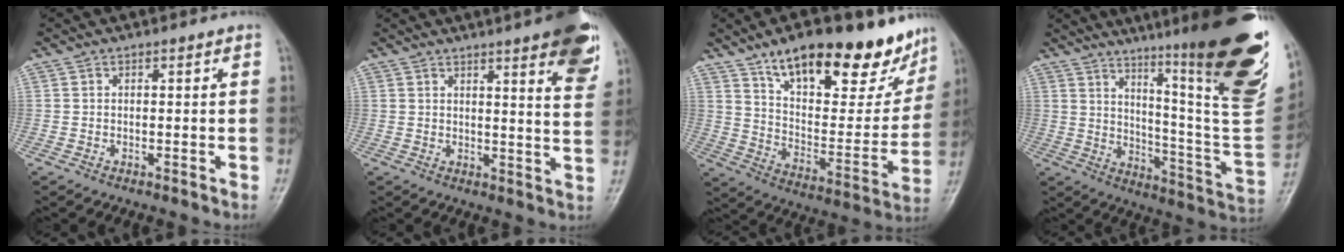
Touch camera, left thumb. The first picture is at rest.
{"total": 13.4, "force": [8.0, 2.5, 10.5], "torque": [-0.109, -0.034, 0.090]}
{"total": 25.4, "force": [17.5, 9.8, 15.6], "torque": [-0.178, -0.061, 0.272]}
{"total": 30.2, "force": [17.6, 3.5, 24.2], "torque": [-0.282, -0.094, 0.258]}